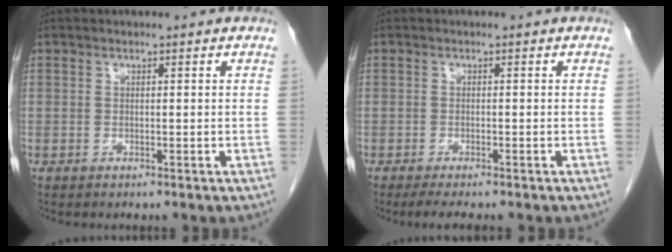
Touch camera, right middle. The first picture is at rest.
{"total": 4.3, "force": [-3.5, 0.4, 2.5], "torque": [-0.036, -0.011, -0.049]}